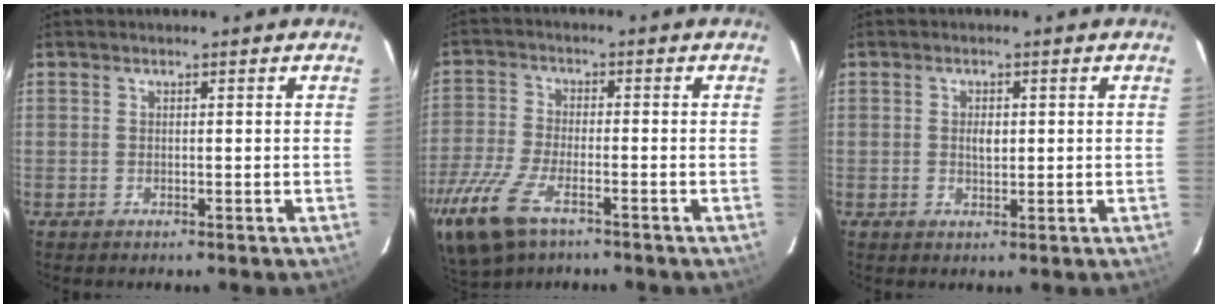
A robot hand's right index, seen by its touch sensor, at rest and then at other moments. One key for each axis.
{"total": 15.8, "fx": -9.6, "fy": 7.0, "fz": 10.5, "tx": -0.255, "ty": -0.043, "tz": -0.187}
{"total": 2.3, "fx": 0.4, "fy": 1.3, "fz": 1.9, "tx": -0.031, "ty": 0.000, "tz": 0.009}